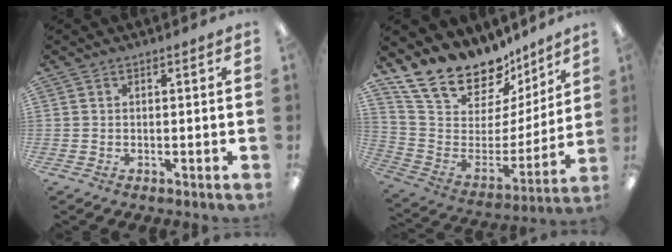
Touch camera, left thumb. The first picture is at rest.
{"total": 18.5, "force": [15.8, 8.0, 5.2], "torque": [-0.111, -0.130, 0.293]}